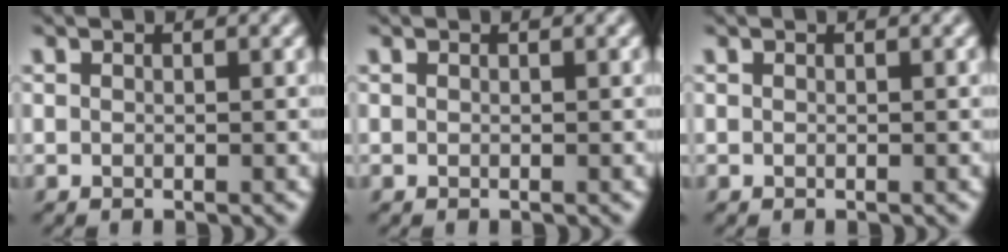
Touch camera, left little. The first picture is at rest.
{"total": 0.0}
{"total": 0.0}